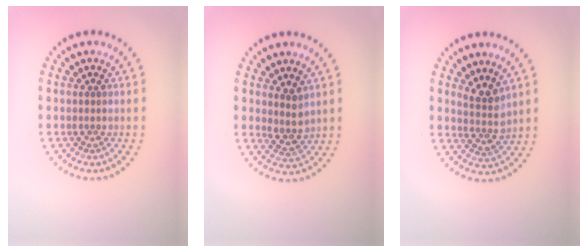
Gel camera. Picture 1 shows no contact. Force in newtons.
{"total": 2.2, "press": 1.7, "slide": 1.5}
{"total": 2.5, "press": 1.9, "slide": 1.6}